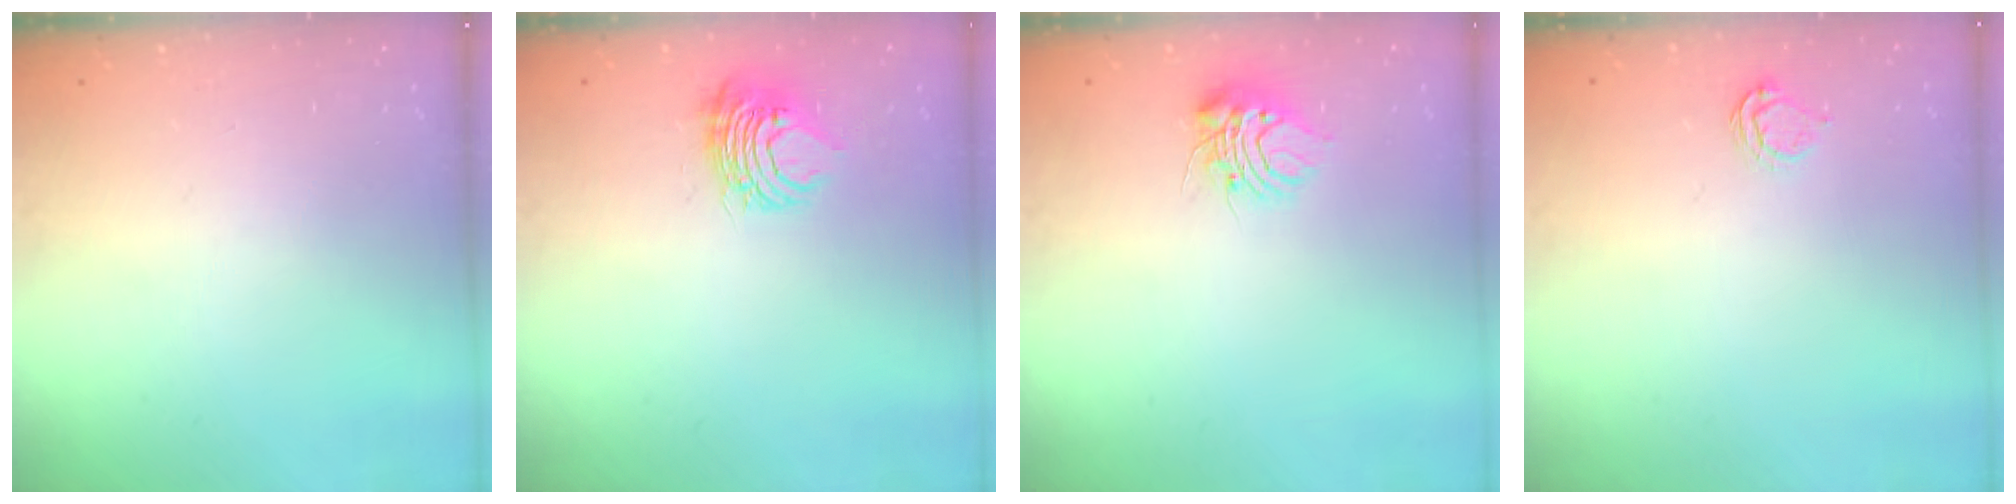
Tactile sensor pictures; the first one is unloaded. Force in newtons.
{"total": 8.0, "press": 8.0, "slide": 0.3}
{"total": 6.9, "press": 6.9, "slide": 0.3}
{"total": 5.5, "press": 5.5, "slide": 0.4}